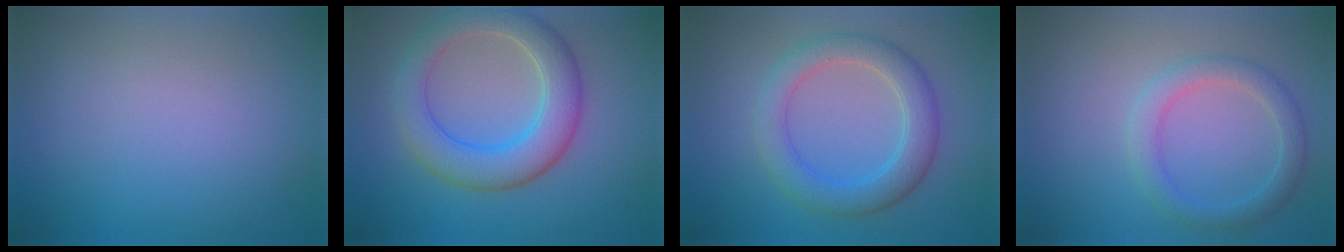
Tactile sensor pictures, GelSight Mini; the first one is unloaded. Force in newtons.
{"total": 5.7, "press": 5.7, "slide": 0.2}
{"total": 4.5, "press": 4.5, "slide": 0.0}
{"total": 2.5, "press": 2.5, "slide": 0.0}